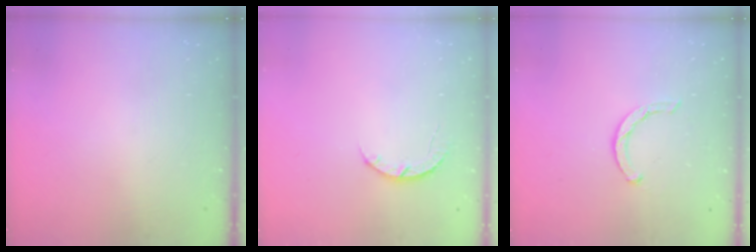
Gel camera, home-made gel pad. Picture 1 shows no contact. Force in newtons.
{"total": 3.9, "press": 3.8, "slide": 0.6}
{"total": 3.5, "press": 3.5, "slide": 0.3}